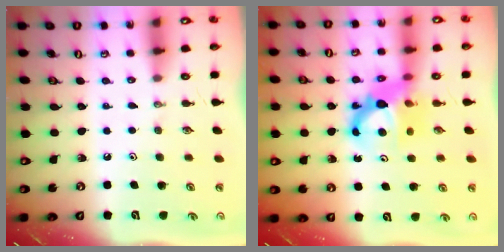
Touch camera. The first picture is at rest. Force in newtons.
{"total": 10.3, "press": 10.3, "slide": 1.2}